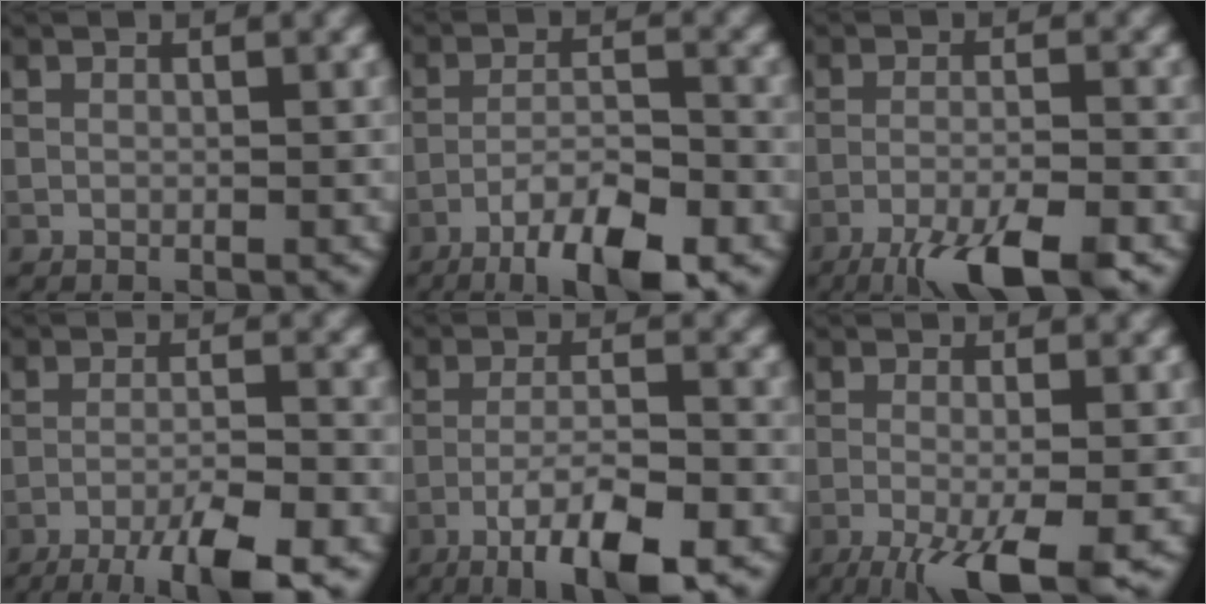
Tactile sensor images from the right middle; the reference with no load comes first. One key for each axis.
{"total": 7.7, "fx": -5.1, "fy": 1.8, "fz": 5.5, "tx": -0.093, "ty": 0.000, "tz": -0.085}
{"total": 8.5, "fx": -6.0, "fy": 1.7, "fz": 5.7, "tx": -0.098, "ty": -0.023, "tz": -0.101}
{"total": 8.2, "fx": -5.5, "fy": 1.4, "fz": 5.8, "tx": -0.091, "ty": -0.010, "tz": -0.087}
{"total": 7.8, "fx": -4.6, "fy": 1.7, "fz": 6.0, "tx": -0.104, "ty": 0.000, "tz": -0.080}
{"total": 7.6, "fx": -3.9, "fy": 1.7, "fz": 6.3, "tx": -0.103, "ty": -0.009, "tz": -0.064}